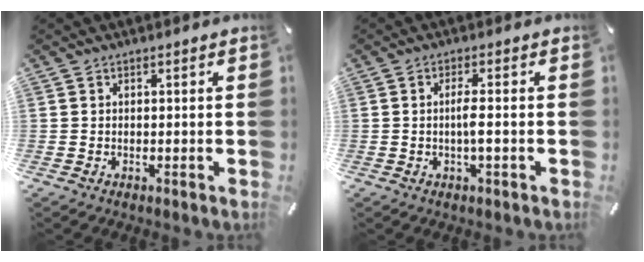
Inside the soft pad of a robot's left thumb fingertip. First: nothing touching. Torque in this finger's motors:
{"motor_torque": [-0.07, 0.02, 0.07, -0.04, 0.13]}